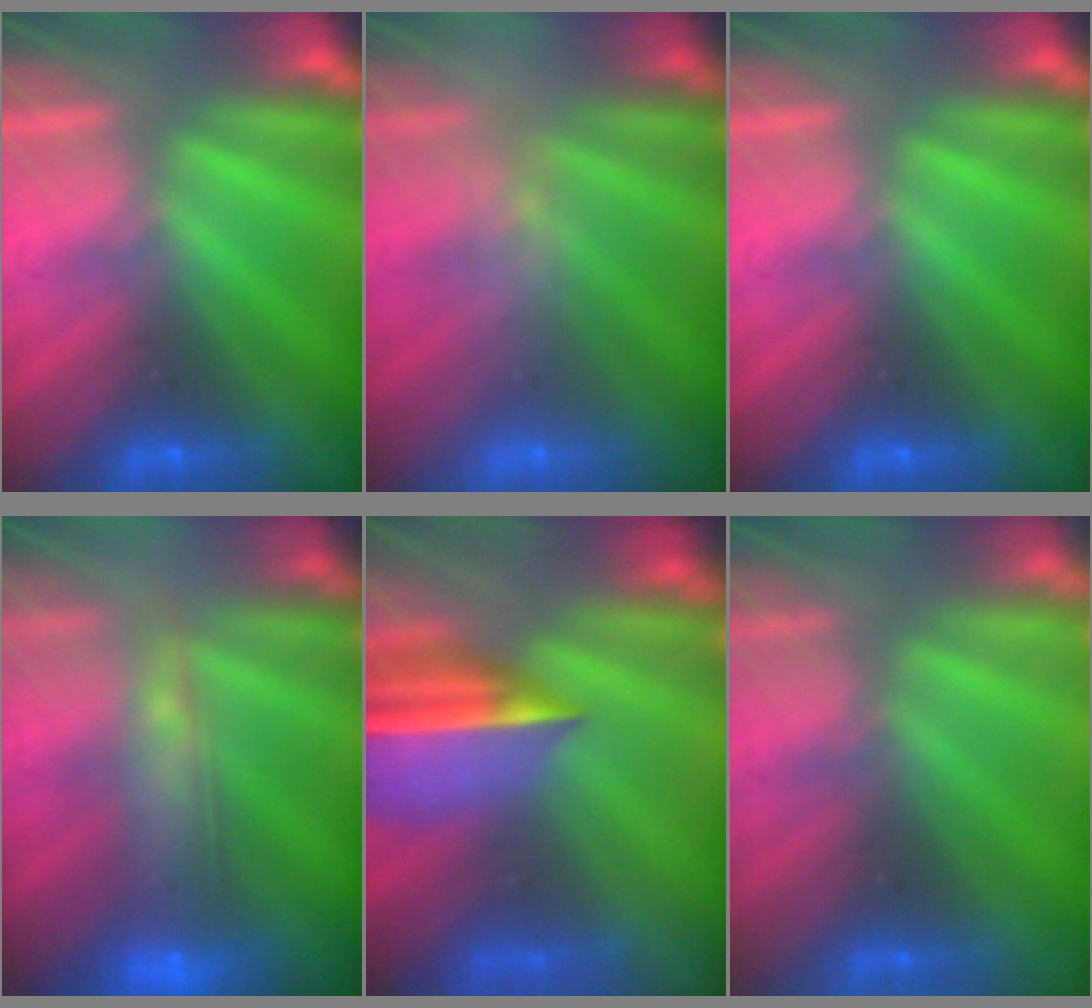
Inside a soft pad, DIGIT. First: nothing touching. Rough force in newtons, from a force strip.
{"total": 2.4}
{"total": 0.0}
{"total": 8.0}
{"total": 7.8}
{"total": 2.9}